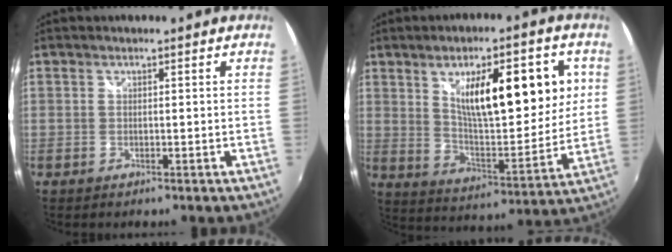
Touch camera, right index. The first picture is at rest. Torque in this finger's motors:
{"motor_torque": [1.24, 0.90, 0.90, 0.21]}